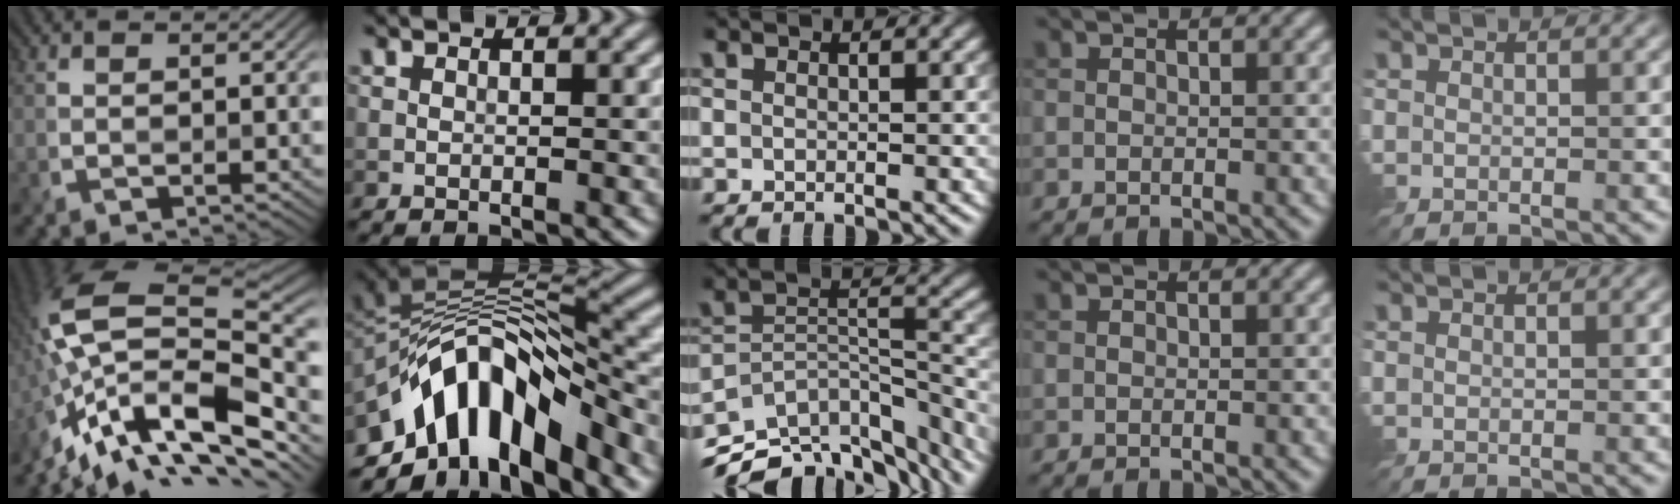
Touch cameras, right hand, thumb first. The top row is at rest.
{"thumb": {"total": 15.5, "force": [-5.8, 7.4, 12.4], "torque": [-0.274, 0.007, -0.110]}, "index": {"total": 12.4, "force": [-5.9, 6.3, 9.0], "torque": [-0.141, 0.012, -0.110]}, "middle": {"total": 13.0, "force": [-10.7, 5.4, 5.0], "torque": [-0.094, 0.008, -0.153]}}